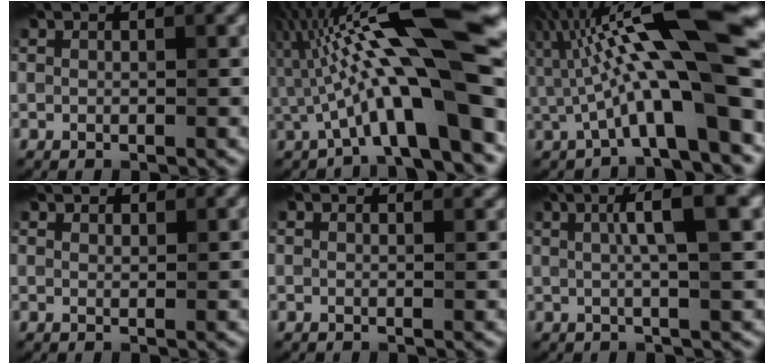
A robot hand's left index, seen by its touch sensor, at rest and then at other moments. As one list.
[{"total": 13.8, "force": [-0.4, 3.1, 13.5], "torque": [-0.213, 0.037, -0.011]}, {"total": 14.1, "force": [1.2, 3.2, 13.7], "torque": [-0.211, 0.034, 0.014]}, {"total": 2.1, "force": [2.0, 0.8, 0.1], "torque": [-0.007, -0.008, 0.037]}, {"total": 1.8, "force": [1.7, 0.6, 0.3], "torque": [-0.010, -0.005, 0.020]}, {"total": 5.7, "force": [1.7, 1.0, 5.3], "torque": [-0.077, 0.015, 0.023]}]